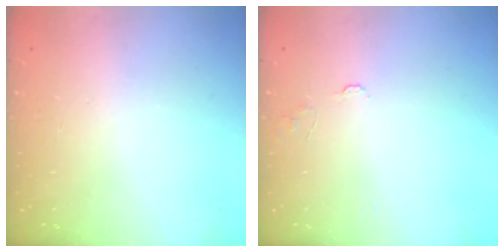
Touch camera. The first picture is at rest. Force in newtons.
{"total": 5.9, "press": 5.9, "slide": 0.6}